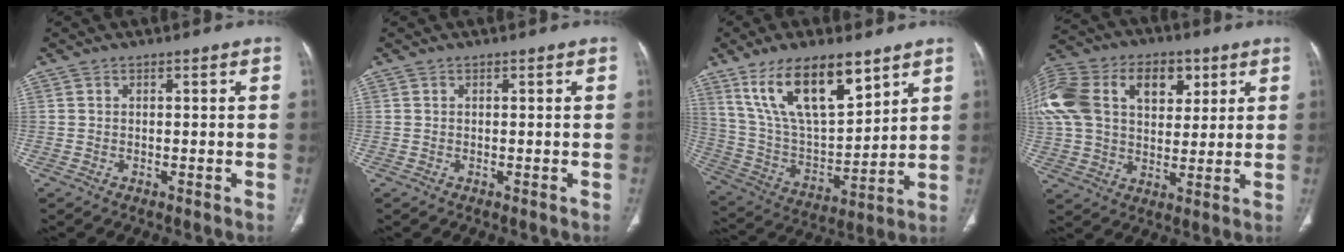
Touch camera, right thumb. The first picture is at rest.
{"total": 0.0}
{"total": 20.0, "force": [11.9, 8.2, 13.9], "torque": [-0.223, -0.052, 0.233]}
{"total": 26.9, "force": [9.2, 17.7, 18.0], "torque": [-0.377, 0.056, 0.167]}